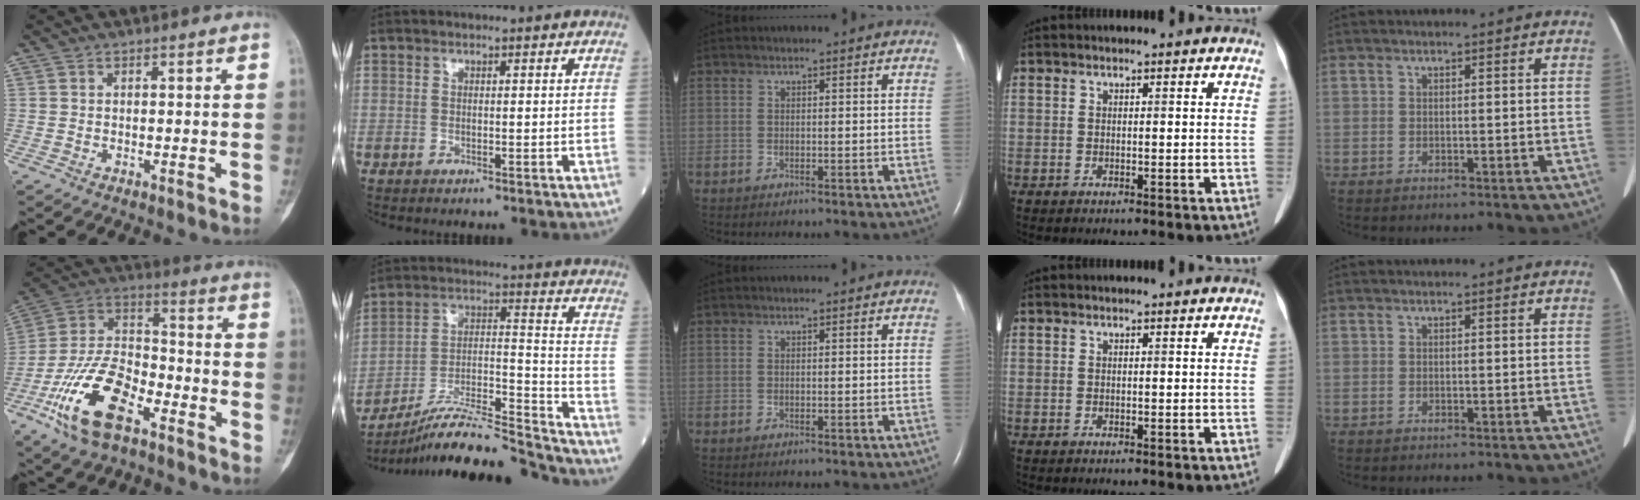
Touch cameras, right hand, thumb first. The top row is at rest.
{"thumb": {"total": 18.3, "force": [-9.3, 8.7, 13.2], "torque": [-0.248, 0.053, -0.178]}, "index": {"total": 19.9, "force": [-18.7, -0.2, 6.9], "torque": [-0.130, 0.006, -0.312]}}